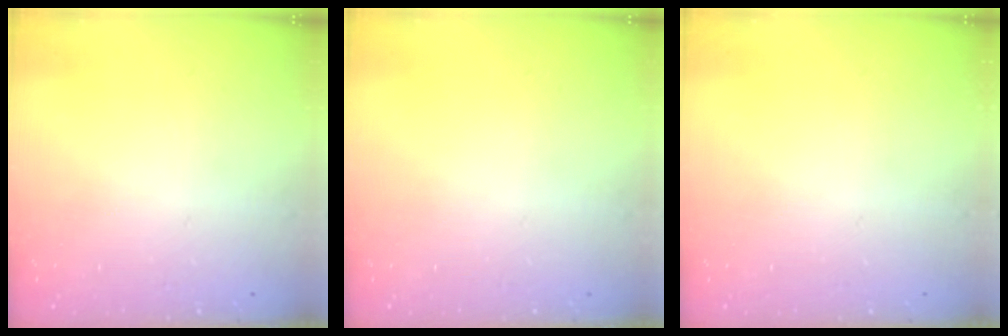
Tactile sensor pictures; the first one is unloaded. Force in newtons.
{"total": 0.0}
{"total": 0.0}